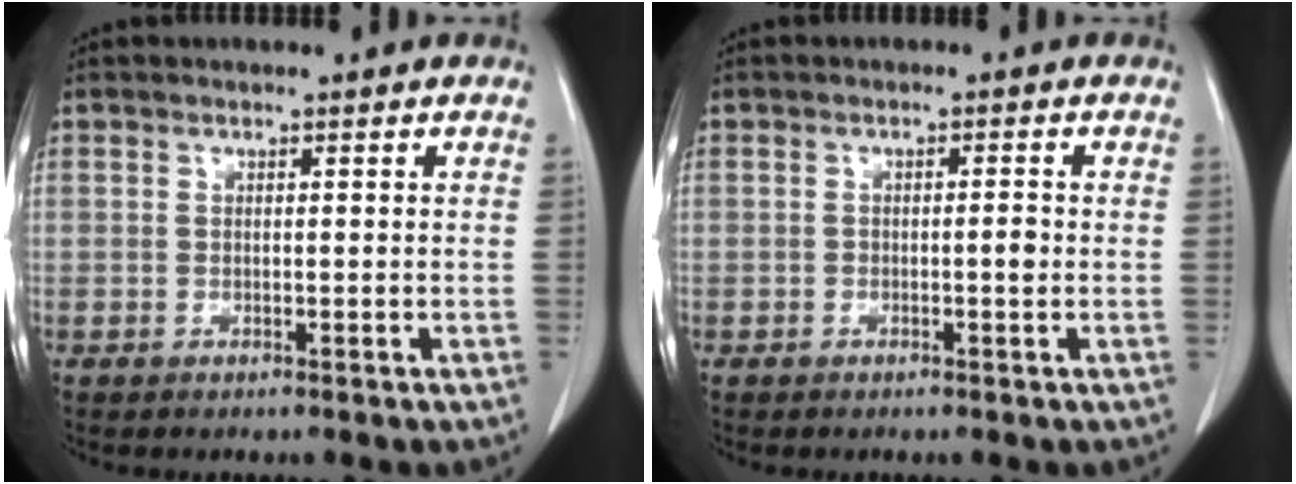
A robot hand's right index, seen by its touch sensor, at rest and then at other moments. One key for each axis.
{"total": 1.5, "fx": -0.4, "fy": 0.3, "fz": 1.4, "tx": -0.020, "ty": 0.002, "tz": -0.008}